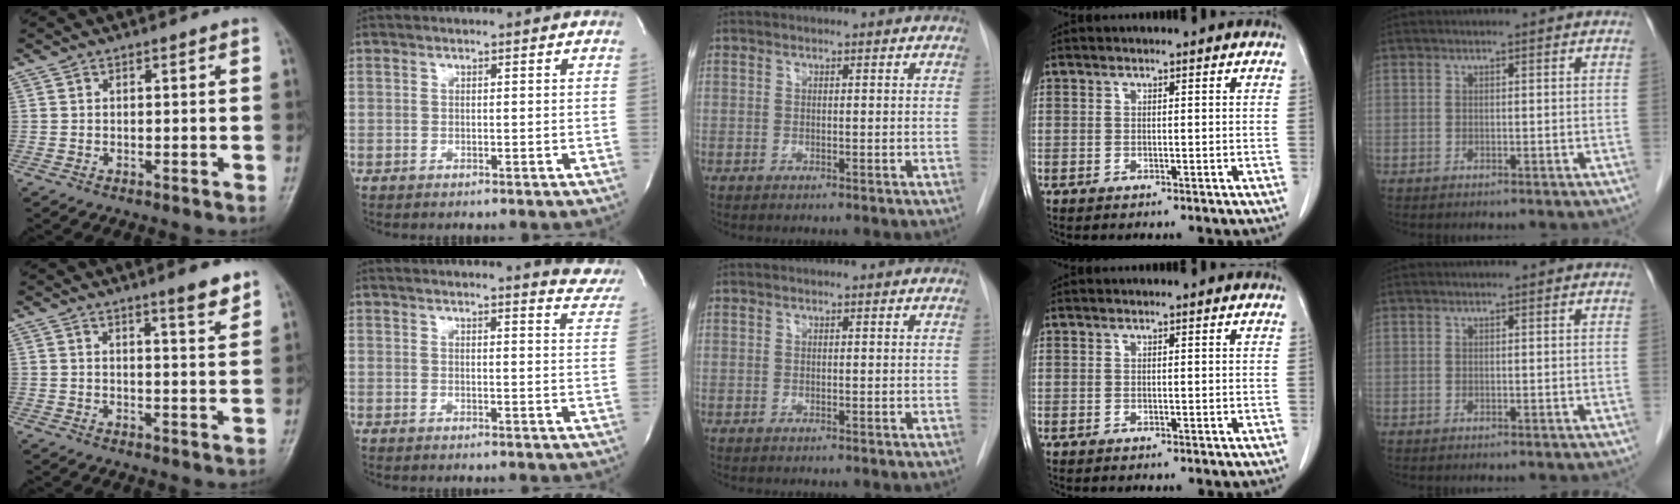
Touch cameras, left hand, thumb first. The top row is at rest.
{"thumb": {"total": 5.2, "force": [3.8, 0.5, 3.5], "torque": [-0.040, -0.029, 0.052]}, "index": {"total": 10.1, "force": [9.8, 1.0, 2.6], "torque": [-0.009, -0.041, 0.085]}}